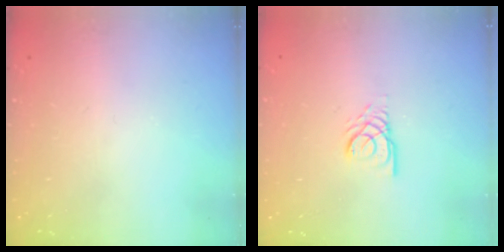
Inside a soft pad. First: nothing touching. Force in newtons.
{"total": 3.0, "press": 2.9, "slide": 0.3}